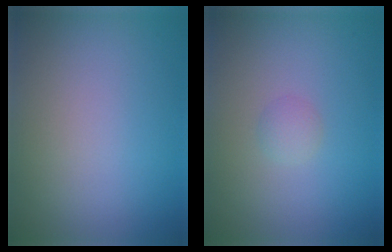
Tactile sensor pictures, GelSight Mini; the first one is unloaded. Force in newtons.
{"total": 1.0, "press": 1.0, "slide": 0.1}